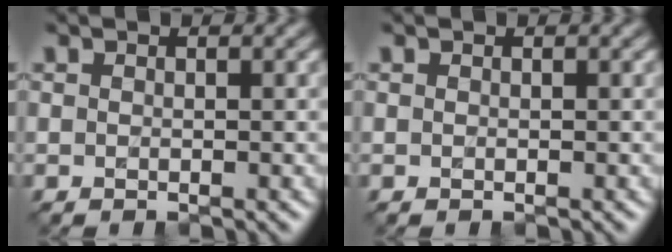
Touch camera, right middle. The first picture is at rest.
{"total": 0.0}